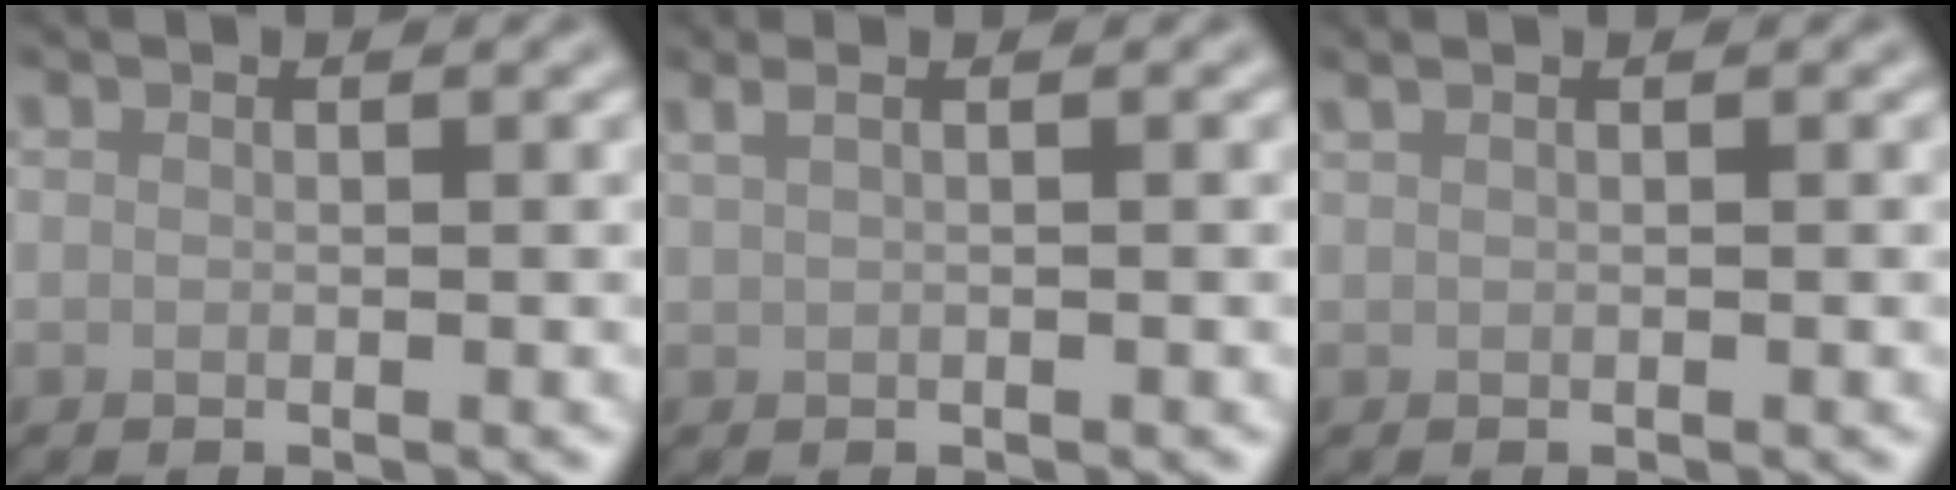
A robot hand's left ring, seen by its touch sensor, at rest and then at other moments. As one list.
[{"total": 2.7, "force": [1.4, 1.3, 1.9], "torque": [-0.022, 0.009, 0.002]}, {"total": 1.6, "force": [0.9, 0.7, 1.1], "torque": [-0.017, 0.002, 0.006]}]